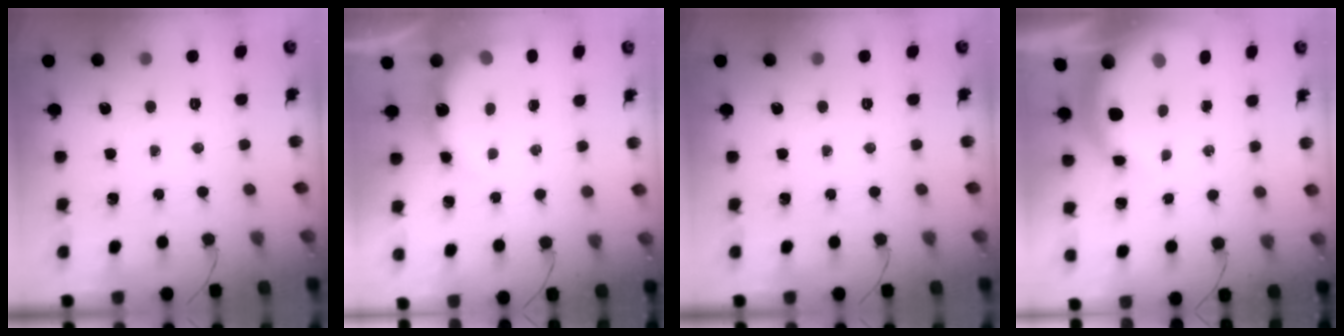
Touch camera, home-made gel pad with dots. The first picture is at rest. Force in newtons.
{"total": 9.1, "press": 9.0, "slide": 1.3}
{"total": 0.0}
{"total": 8.2, "press": 8.0, "slide": 1.8}